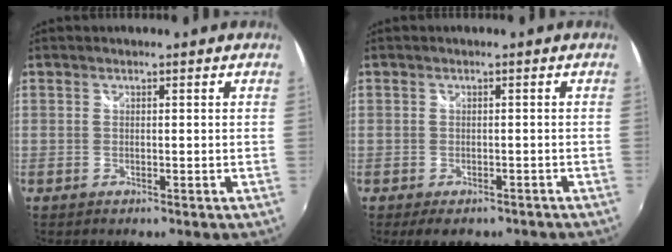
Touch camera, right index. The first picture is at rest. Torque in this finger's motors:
{"motor_torque": [-1.90, -0.23, -0.59, -0.21]}